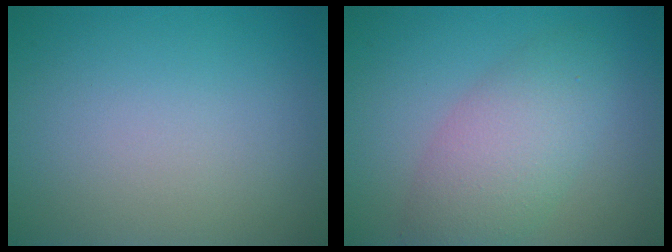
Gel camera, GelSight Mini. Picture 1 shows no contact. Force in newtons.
{"total": 4.9, "press": 4.9, "slide": 0.2}